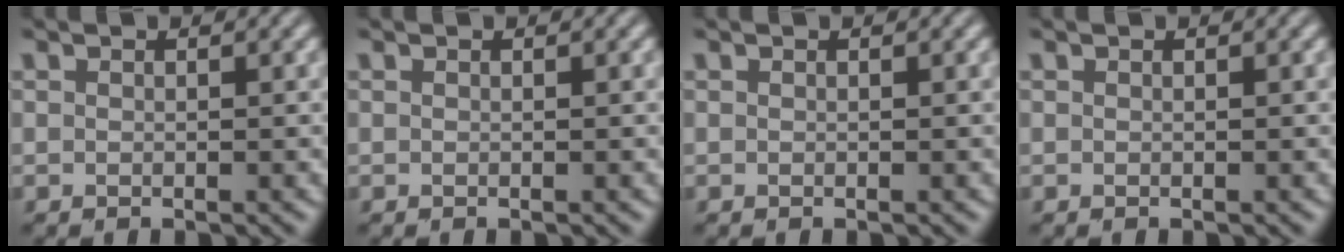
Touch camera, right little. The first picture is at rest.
{"total": 0.0}
{"total": 0.0}
{"total": 0.0}